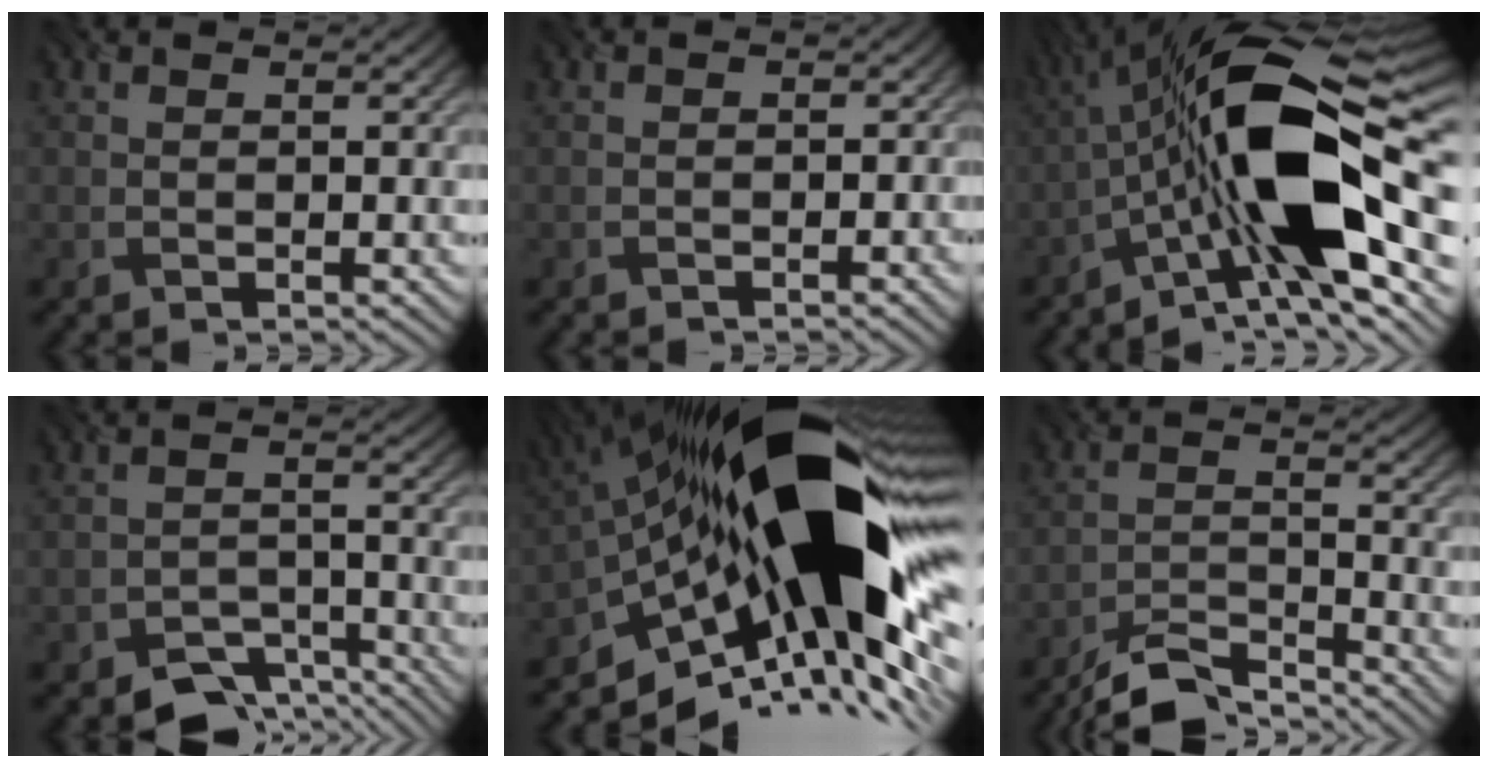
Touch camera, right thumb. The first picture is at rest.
{"total": 0.9, "force": [-0.8, 0.3, 0.2], "torque": [-0.001, -0.001, -0.014]}
{"total": 20.0, "force": [-3.7, 7.3, 18.3], "torque": [-0.312, 0.026, -0.081]}
{"total": 5.6, "force": [-4.4, 2.7, 2.3], "torque": [-0.033, -0.006, -0.077]}
{"total": 20.1, "force": [-1.8, 8.1, 18.2], "torque": [-0.293, 0.001, -0.059]}
{"total": 7.2, "force": [-6.4, 1.2, 3.1], "torque": [-0.060, -0.004, -0.125]}